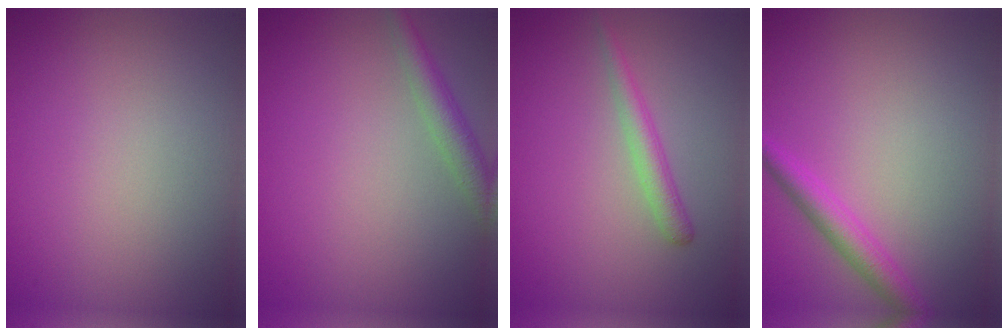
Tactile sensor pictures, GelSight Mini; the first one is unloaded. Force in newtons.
{"total": 2.6, "press": 2.6, "slide": 0.1}
{"total": 2.0, "press": 2.0, "slide": 0.1}
{"total": 2.6, "press": 2.6, "slide": 0.1}